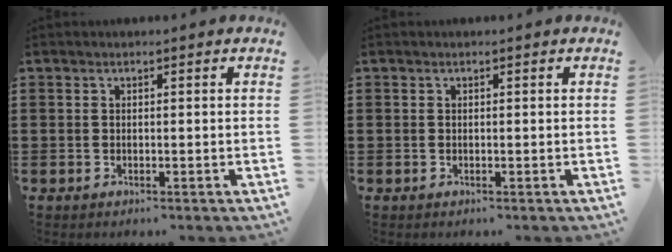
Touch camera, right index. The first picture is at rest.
{"total": 0.0}